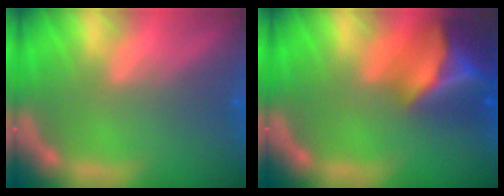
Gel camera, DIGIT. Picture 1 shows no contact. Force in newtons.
{"total": 10.0}